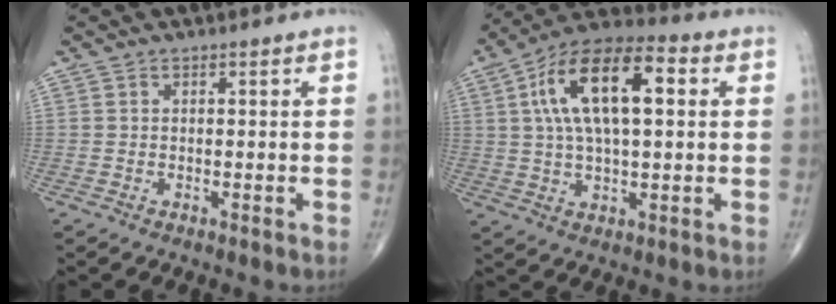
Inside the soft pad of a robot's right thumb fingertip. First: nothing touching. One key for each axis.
{"total": 17.8, "fx": 4.1, "fy": 7.8, "fz": 15.4, "tx": -0.266, "ty": 0.024, "tz": 0.061}